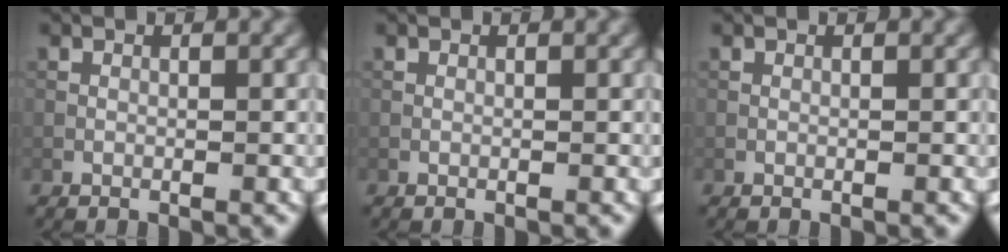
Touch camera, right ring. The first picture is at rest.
{"total": 0.0}
{"total": 0.0}